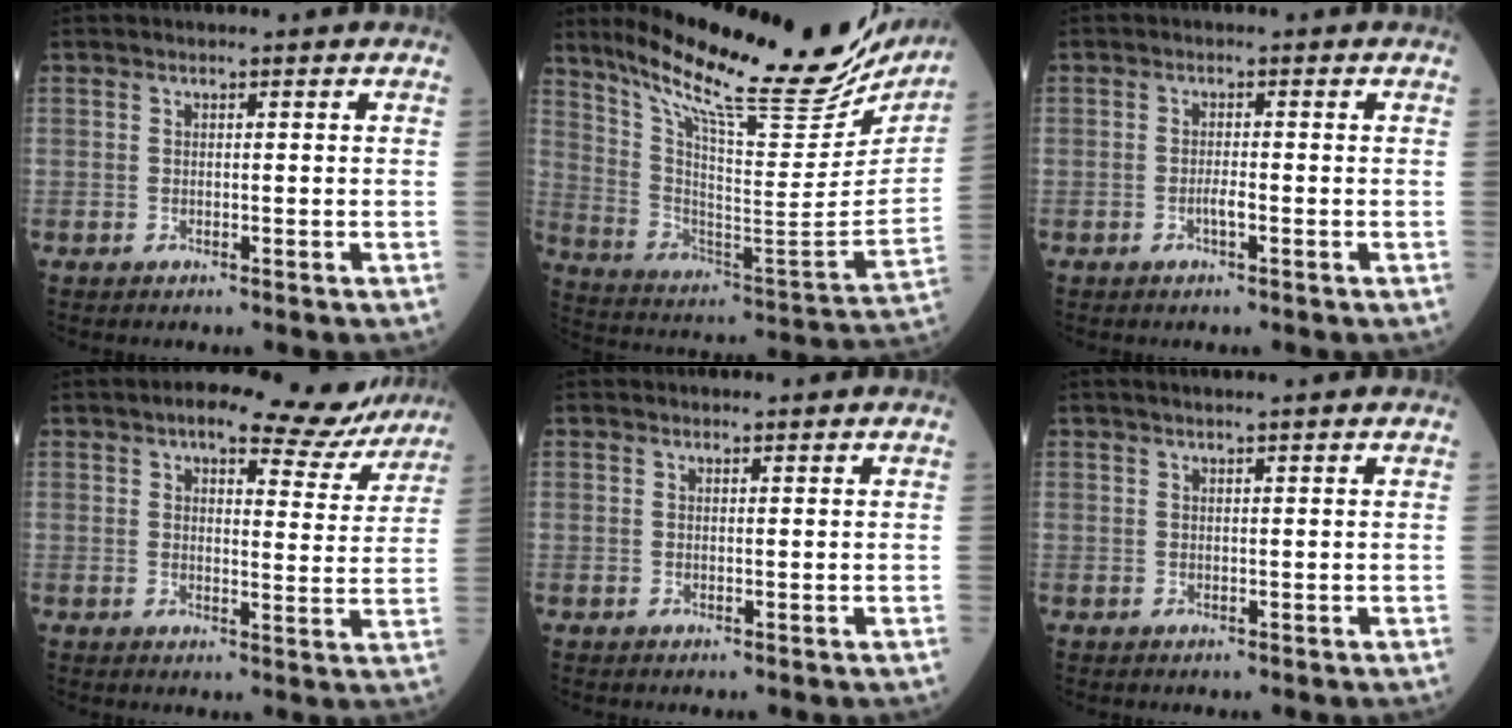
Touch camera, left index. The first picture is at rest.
{"total": 29.0, "force": [24.2, 5.1, 15.1], "torque": [-0.251, -0.059, 0.347]}
{"total": 1.4, "force": [-0.7, 0.1, 1.2], "torque": [-0.025, -0.001, -0.014]}
{"total": 10.7, "force": [8.7, 3.8, 4.9], "torque": [-0.052, 0.002, 0.092]}
{"total": 0.8, "force": [0.8, 0.1, 0.0], "torque": [-0.008, 0.000, 0.013]}
{"total": 3.6, "force": [3.1, -0.4, 1.7], "torque": [-0.020, 0.018, 0.042]}